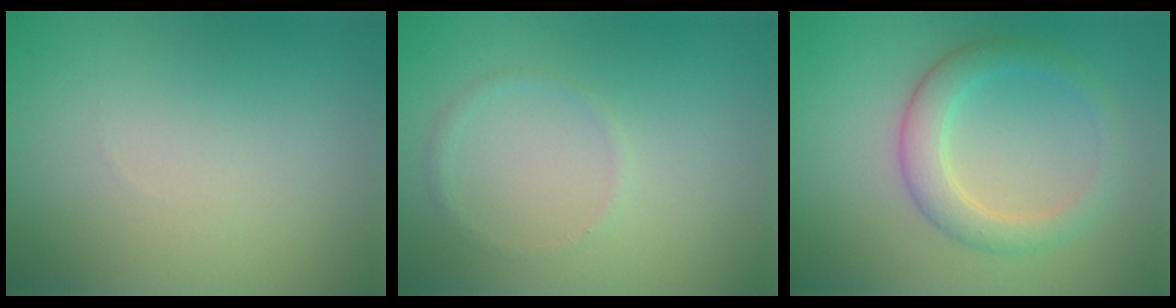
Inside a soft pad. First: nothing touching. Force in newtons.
{"total": 0.8, "press": 0.8, "slide": 0.2}
{"total": 3.5, "press": 3.5, "slide": 0.1}